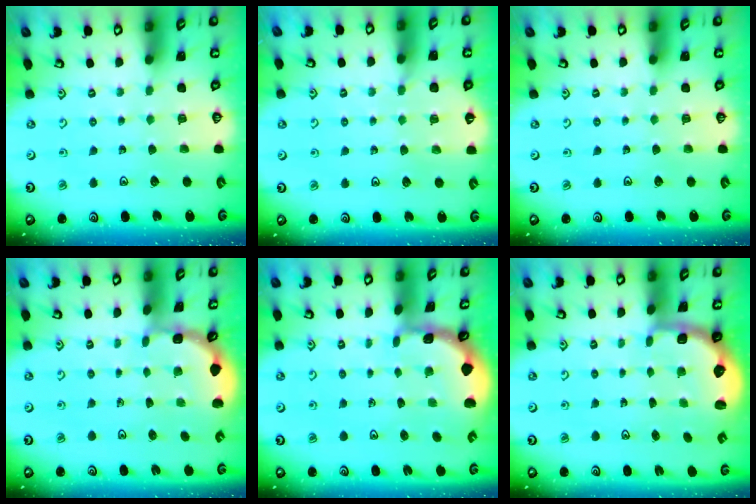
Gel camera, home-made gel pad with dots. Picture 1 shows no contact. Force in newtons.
{"total": 3.4, "press": 3.4, "slide": 0.4}
{"total": 0.0}
{"total": 1.5, "press": 1.5, "slide": 0.2}
{"total": 1.5, "press": 1.5, "slide": 0.1}
{"total": 2.6, "press": 2.0, "slide": 1.7}